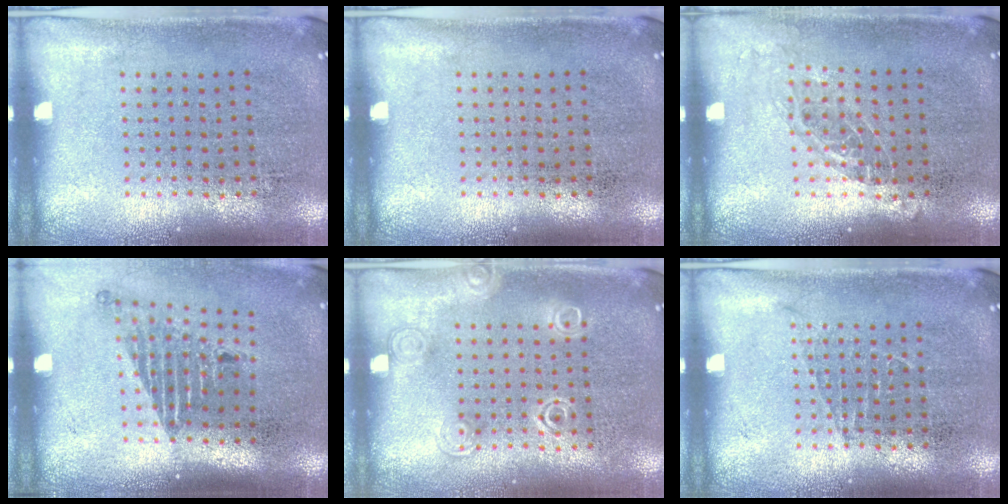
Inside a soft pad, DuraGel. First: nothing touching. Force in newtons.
{"total": 0.0}
{"total": 1.0, "press": 0.9, "slide": 0.5}
{"total": 1.7, "press": 1.2, "slide": 1.2}
{"total": 1.7, "press": 1.7, "slide": 0.3}
{"total": 0.5, "press": 0.5, "slide": 0.1}